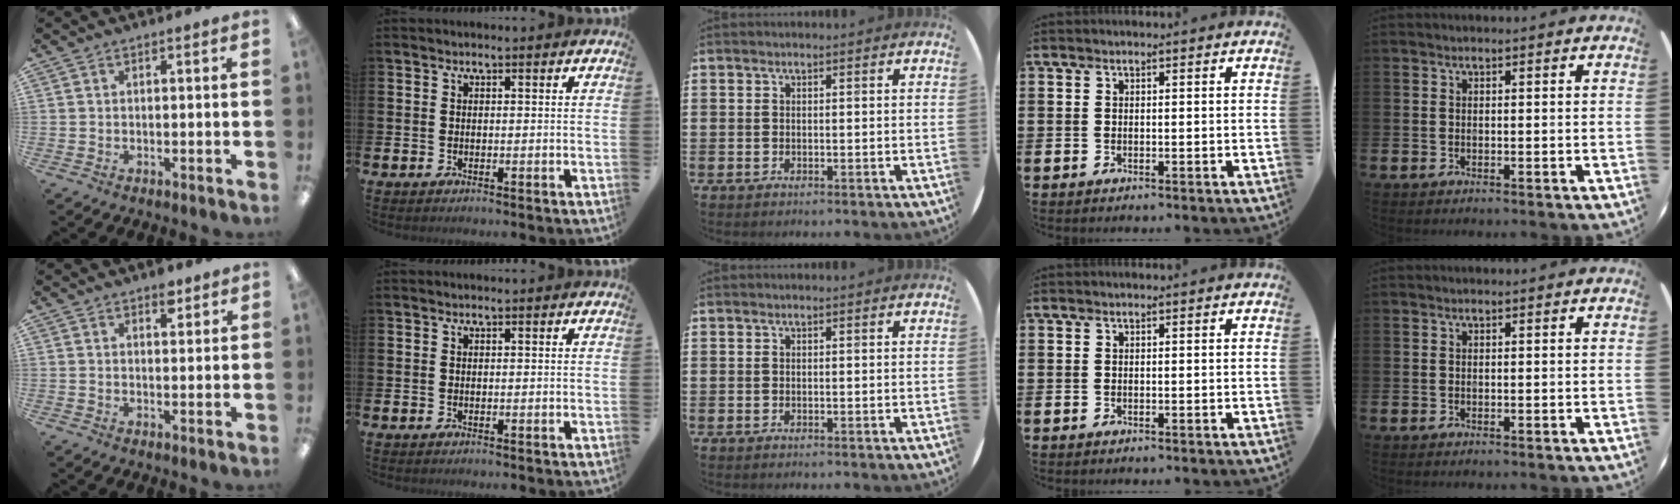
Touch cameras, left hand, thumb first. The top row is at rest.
{"thumb": {"total": 3.9, "force": [2.7, 1.9, 2.1], "torque": [-0.006, -0.018, 0.040]}}